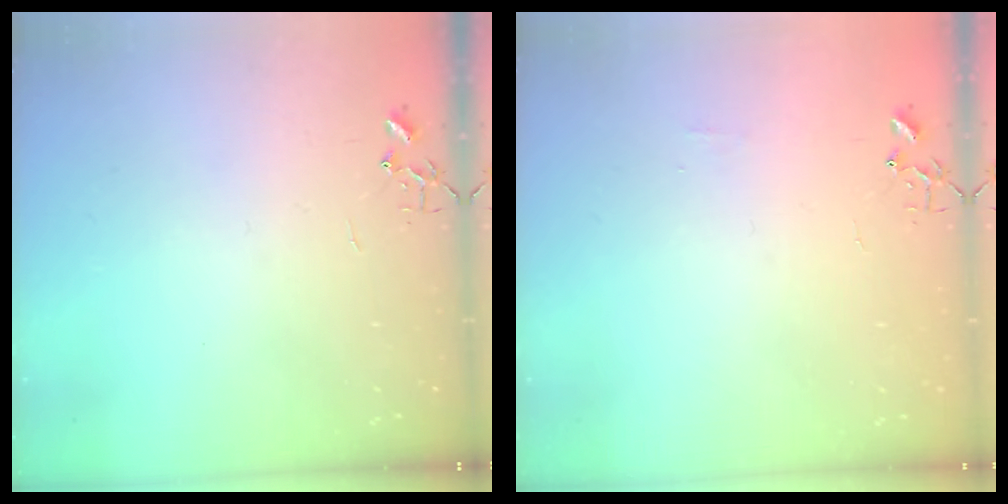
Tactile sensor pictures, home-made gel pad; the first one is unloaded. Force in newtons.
{"total": 3.9, "press": 3.8, "slide": 0.6}